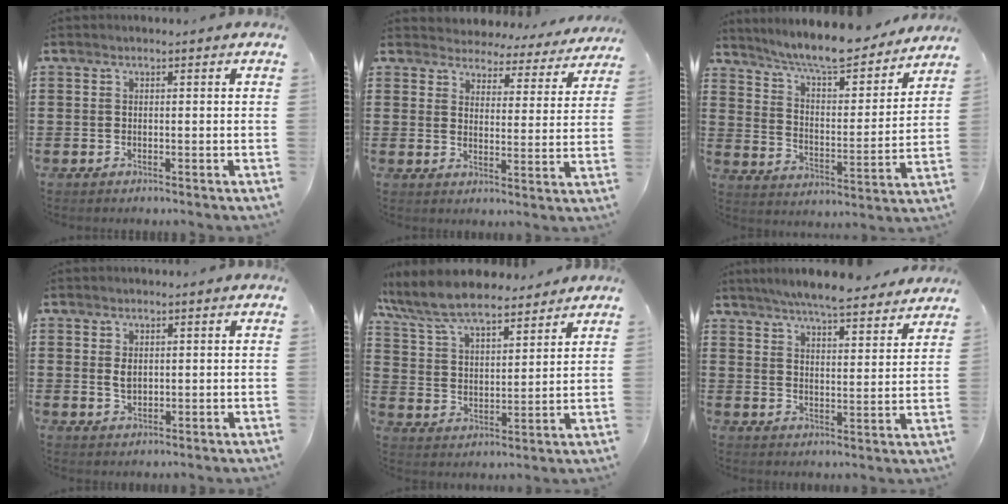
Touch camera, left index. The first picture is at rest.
{"total": 4.1, "force": [4.0, 0.8, -0.1], "torque": [-0.024, -0.028, 0.067]}
{"total": 8.9, "force": [8.3, 0.1, 3.0], "torque": [-0.085, -0.056, 0.141]}
{"total": 2.0, "force": [0.4, 1.2, 1.5], "torque": [-0.032, 0.005, 0.007]}
{"total": 8.2, "force": [7.5, 1.7, 2.9], "torque": [-0.089, -0.033, 0.132]}
{"total": 6.0, "force": [5.7, -0.1, 1.9], "torque": [-0.058, -0.029, 0.100]}